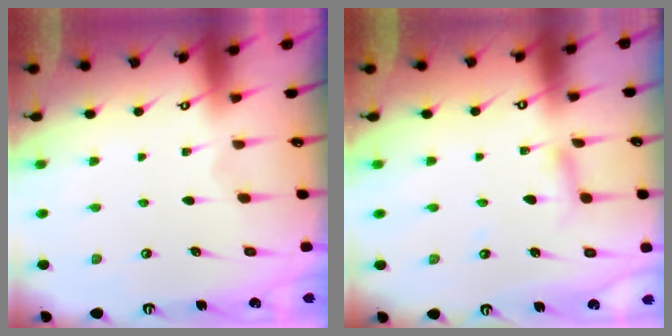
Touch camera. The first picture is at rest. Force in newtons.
{"total": 2.8, "press": 2.8, "slide": 0.2}